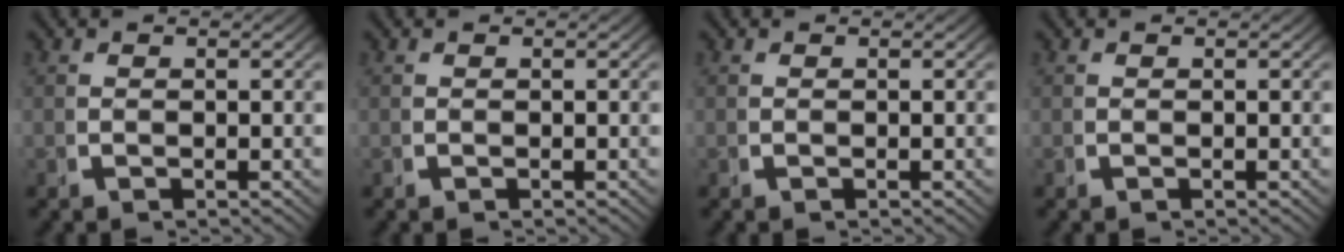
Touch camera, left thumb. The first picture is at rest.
{"total": 0.0}
{"total": 0.0}
{"total": 0.0}